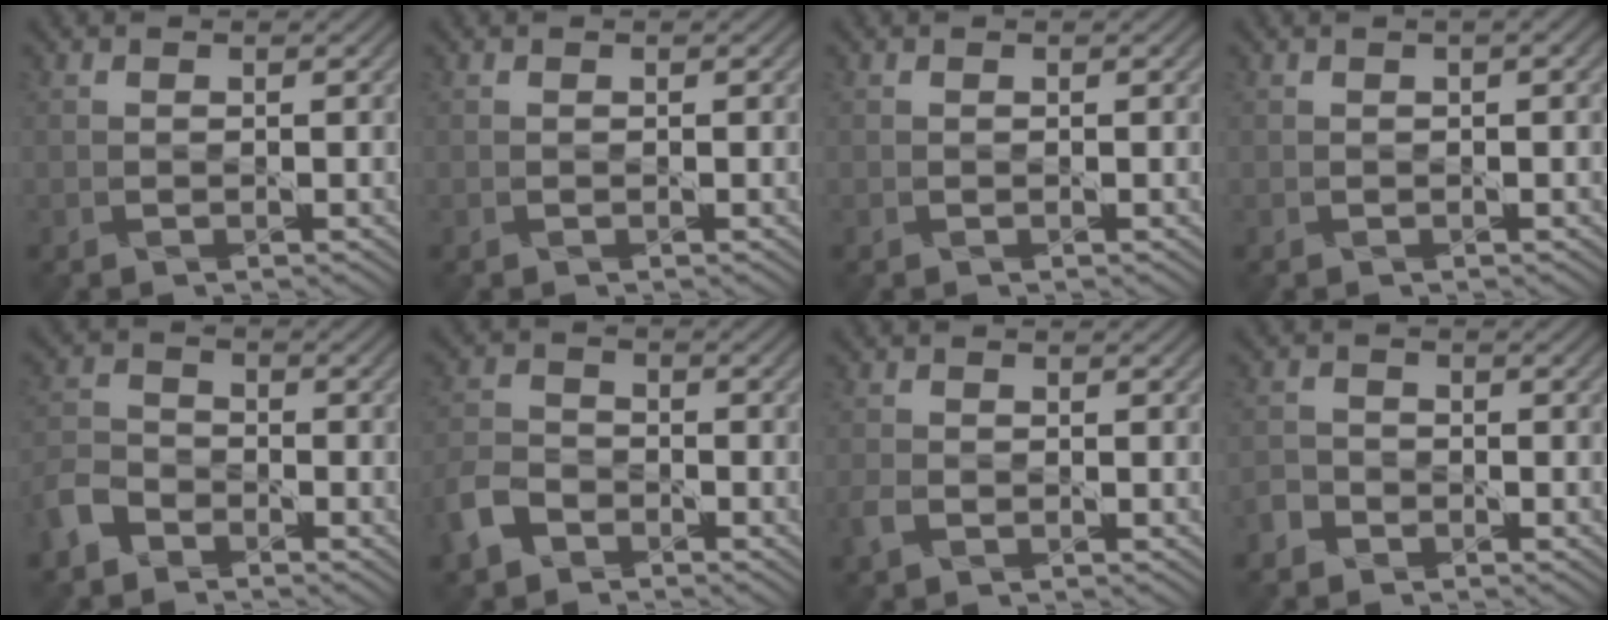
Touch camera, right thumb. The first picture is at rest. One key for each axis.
{"total": 0.0}
{"total": 0.0}
{"total": 1.1, "fx": 0.3, "fy": 0.3, "fz": 1.0, "tx": -0.019, "ty": 0.006, "tz": 0.008}
{"total": 5.2, "fx": -3.9, "fy": 3.0, "fz": 1.8, "tx": -0.054, "ty": -0.001, "tz": -0.093}
{"total": 5.8, "fx": -3.8, "fy": 3.5, "fz": 2.5, "tx": -0.073, "ty": -0.001, "tz": -0.090}
{"total": 2.2, "fx": -1.2, "fy": 1.4, "fz": 1.3, "tx": -0.042, "ty": -0.004, "tz": -0.028}
{"total": 2.4, "fx": -1.9, "fy": 1.3, "fz": 0.2, "tx": -0.007, "ty": 0.003, "tz": -0.048}